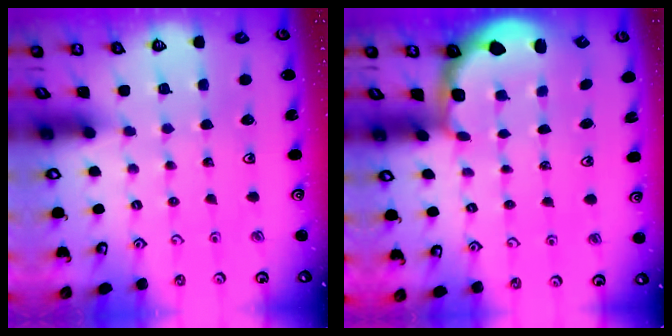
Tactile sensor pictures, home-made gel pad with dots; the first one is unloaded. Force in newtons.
{"total": 2.4, "press": 1.2, "slide": 2.1}